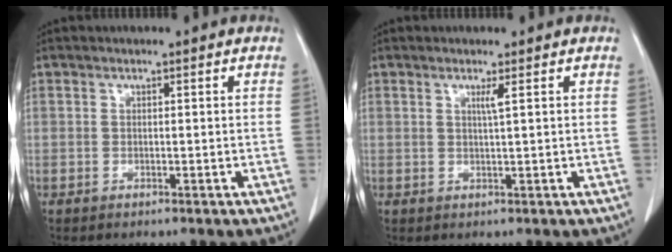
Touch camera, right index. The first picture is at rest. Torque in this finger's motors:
{"motor_torque": [0.21, 0.16, 0.04, 0.02]}